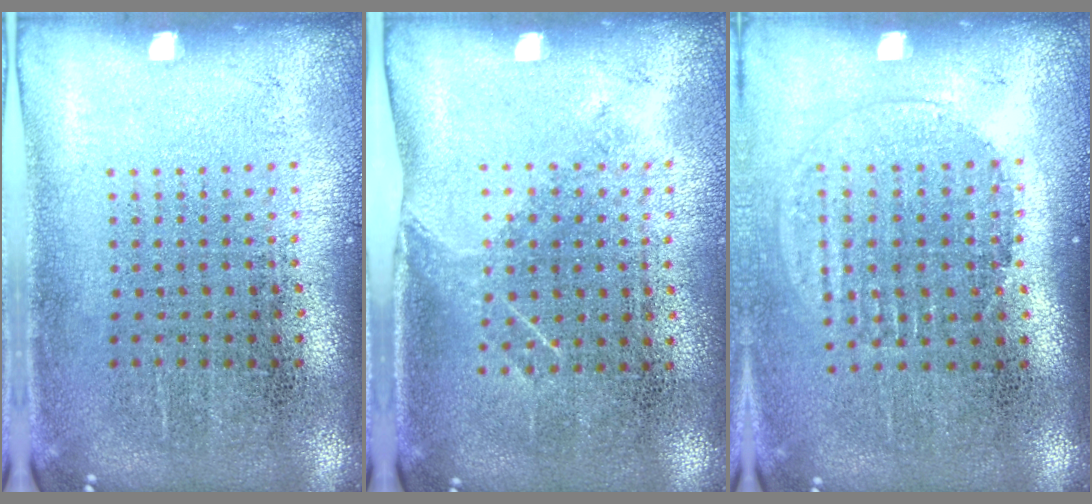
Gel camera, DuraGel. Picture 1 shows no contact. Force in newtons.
{"total": 1.1, "press": 0.8, "slide": 0.7}
{"total": 1.3, "press": 1.1, "slide": 0.5}